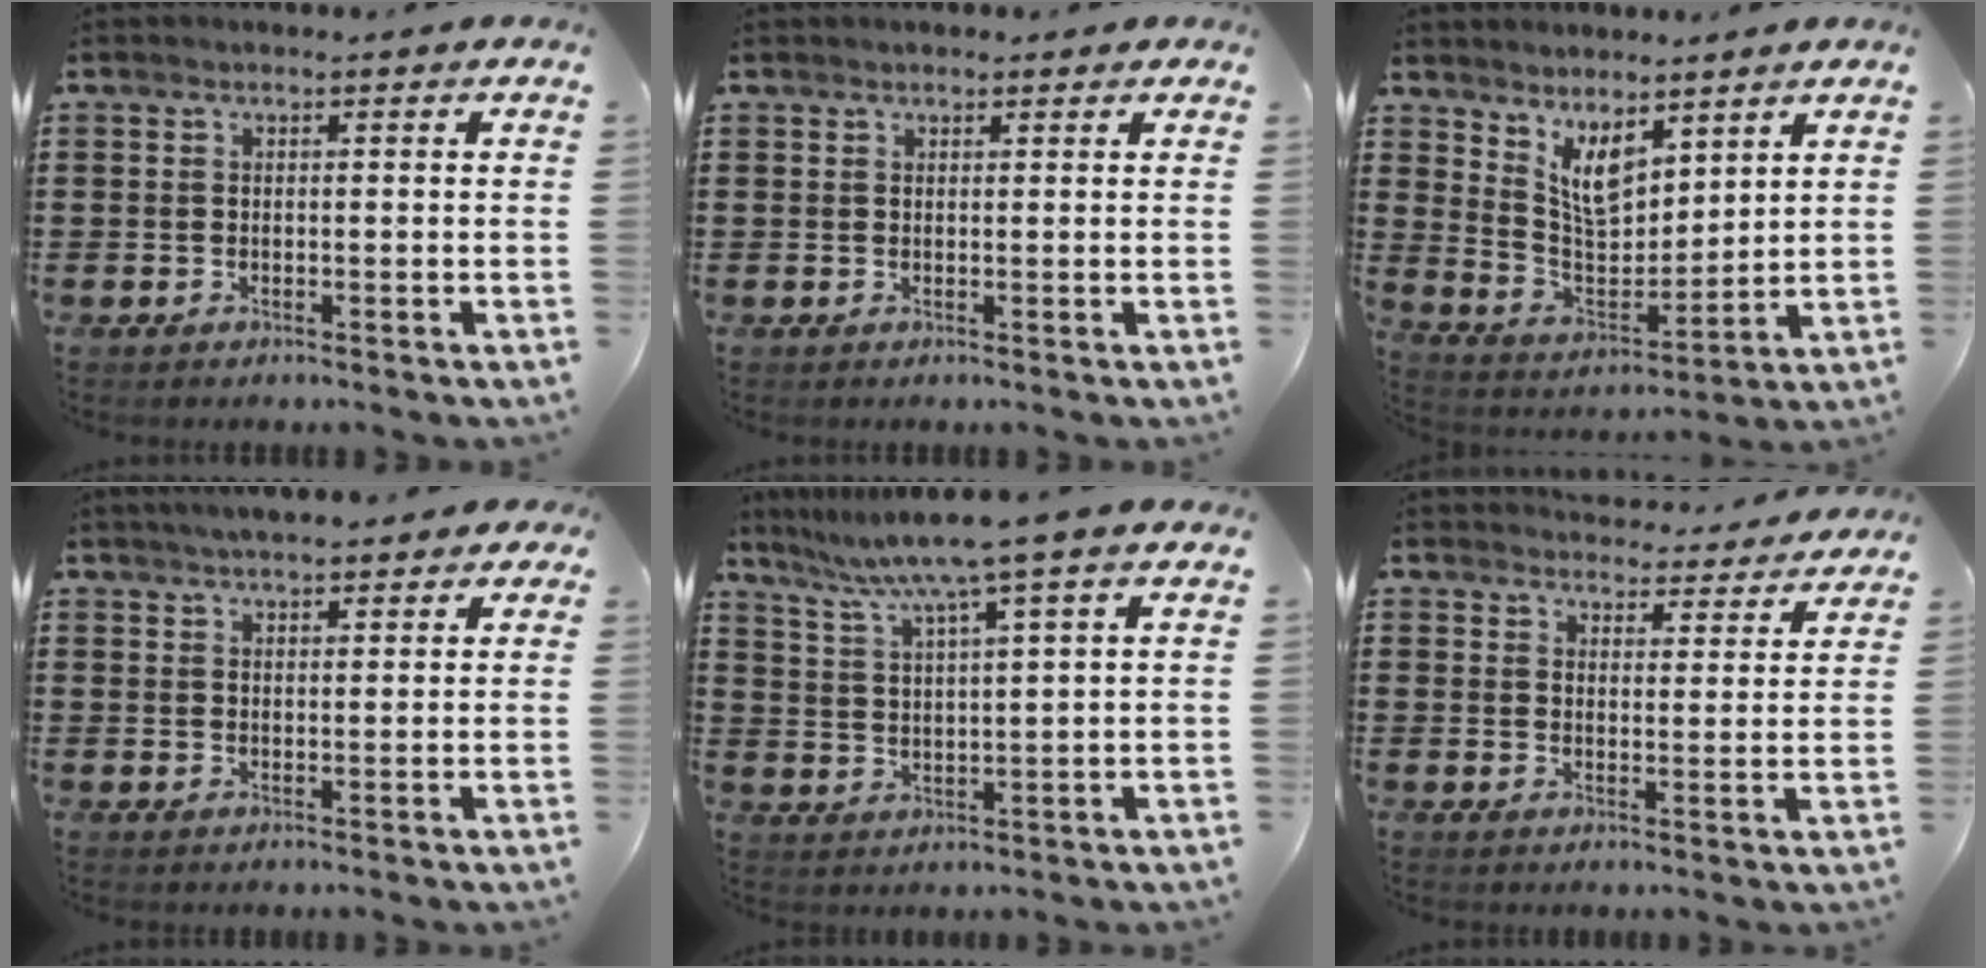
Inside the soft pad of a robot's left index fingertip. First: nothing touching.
{"total": 0.9, "force": [0.8, 0.2, 0.3], "torque": [-0.007, 0.002, 0.016]}
{"total": 7.0, "force": [5.0, 3.4, 3.4], "torque": [-0.073, -0.021, 0.091]}
{"total": 3.3, "force": [2.9, 0.5, 1.5], "torque": [-0.037, 0.001, 0.054]}
{"total": 7.1, "force": [5.0, -1.0, 4.9], "torque": [-0.111, -0.027, 0.081]}
{"total": 4.0, "force": [4.0, 0.3, 0.1], "torque": [-0.012, -0.030, 0.069]}